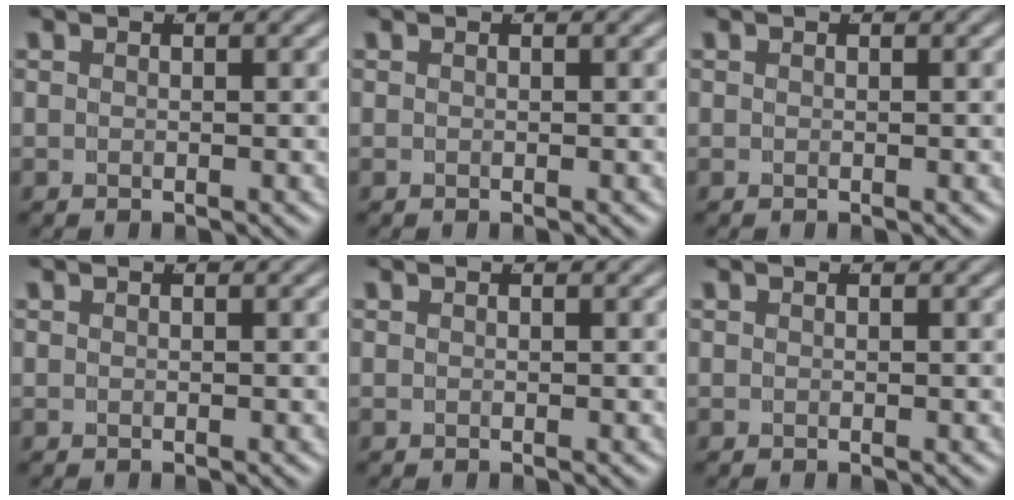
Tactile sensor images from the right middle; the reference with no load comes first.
{"total": 0.0}
{"total": 0.0}
{"total": 0.0}
{"total": 0.0}
{"total": 0.0}